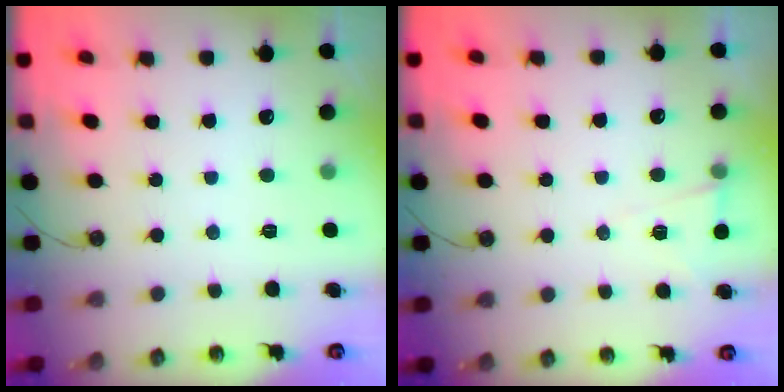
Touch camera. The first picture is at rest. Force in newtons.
{"total": 5.0, "press": 3.5, "slide": 3.6}